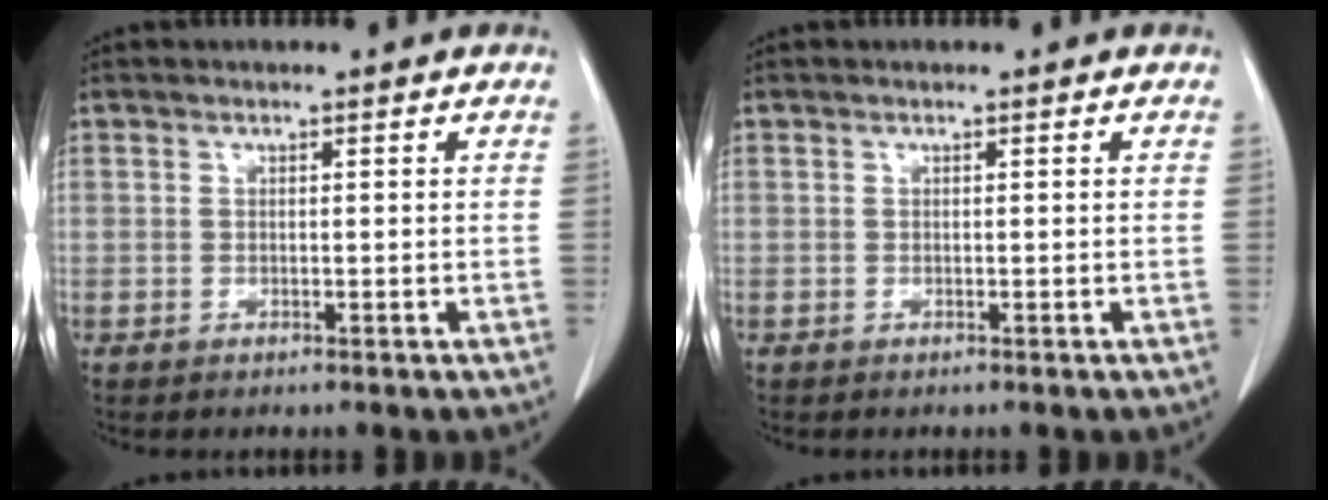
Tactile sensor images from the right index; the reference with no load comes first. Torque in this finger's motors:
{"motor_torque": [0.00, 0.00, 0.00, 0.00]}